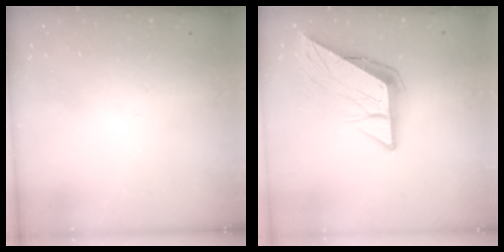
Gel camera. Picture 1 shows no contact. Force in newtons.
{"total": 10.6, "press": 10.5, "slide": 1.3}